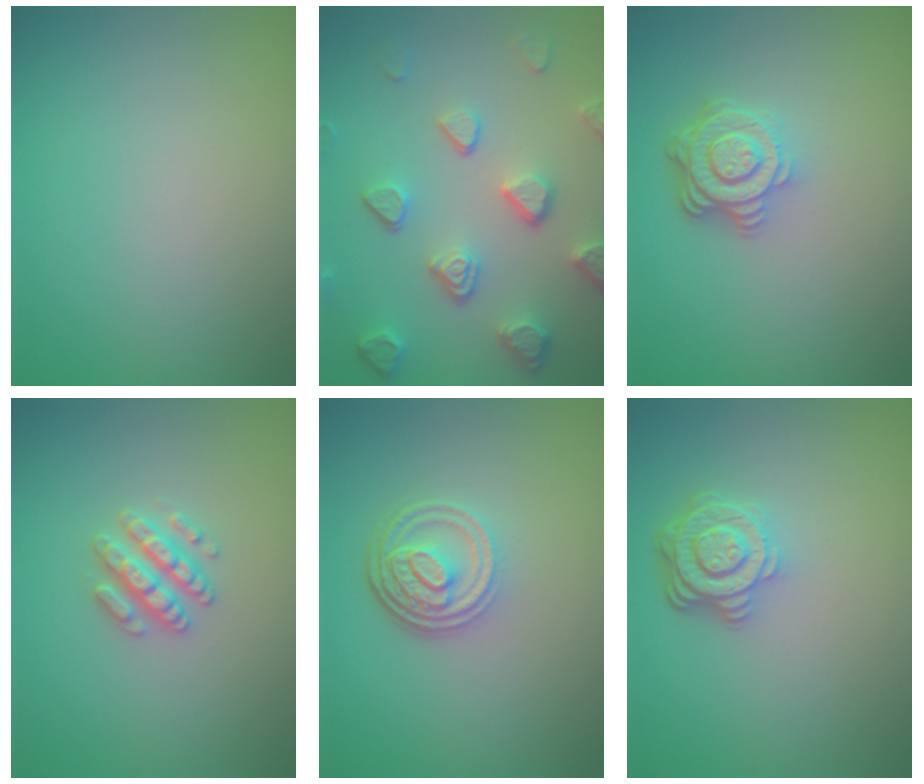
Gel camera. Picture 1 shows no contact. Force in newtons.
{"total": 5.2, "press": 4.0, "slide": 3.3}
{"total": 4.6, "press": 3.3, "slide": 3.1}
{"total": 2.6, "press": 2.5, "slide": 0.4}
{"total": 4.9, "press": 3.5, "slide": 3.4}
{"total": 4.2, "press": 3.3, "slide": 2.7}